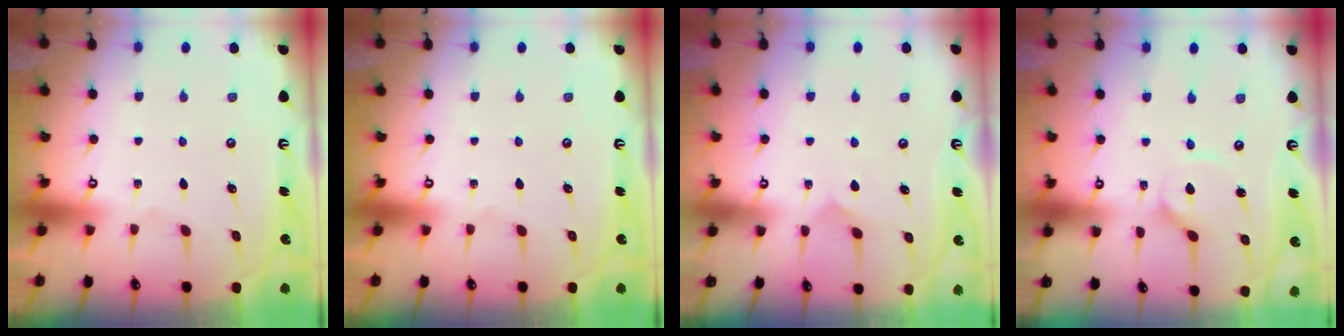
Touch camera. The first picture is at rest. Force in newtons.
{"total": 0.0}
{"total": 5.9, "press": 5.9, "slide": 0.7}
{"total": 3.6, "press": 3.6, "slide": 0.2}